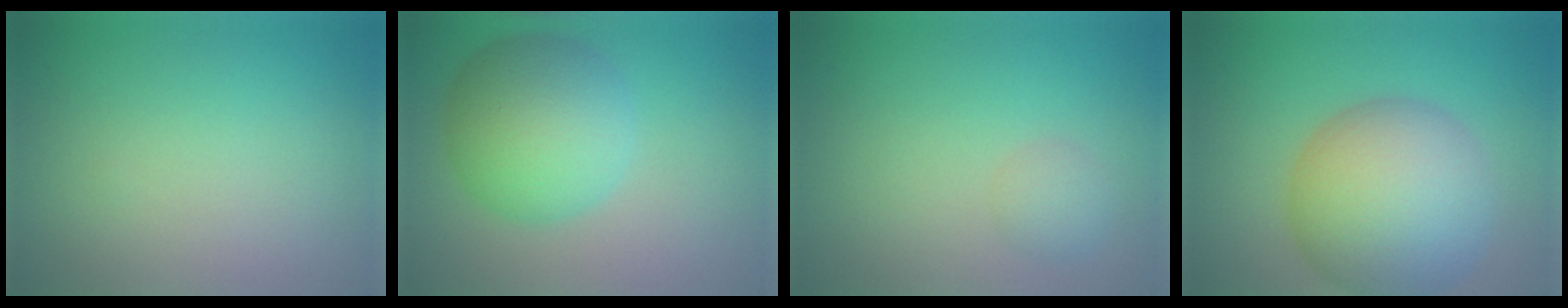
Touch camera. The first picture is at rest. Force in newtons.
{"total": 7.7, "press": 7.7, "slide": 0.1}
{"total": 1.6, "press": 1.6, "slide": 0.1}
{"total": 11.2, "press": 11.2, "slide": 0.3}